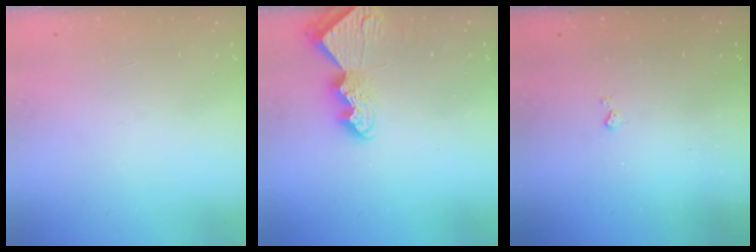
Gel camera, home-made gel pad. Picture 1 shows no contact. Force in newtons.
{"total": 7.0, "press": 6.9, "slide": 0.5}
{"total": 3.0, "press": 3.0, "slide": 0.5}